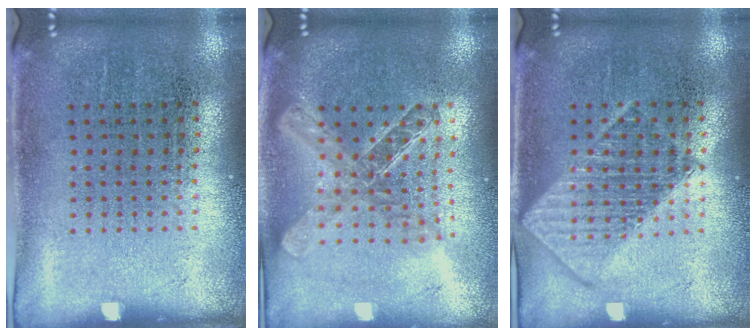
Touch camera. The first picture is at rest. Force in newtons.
{"total": 1.9, "press": 1.7, "slide": 1.0}
{"total": 1.4, "press": 1.4, "slide": 0.2}